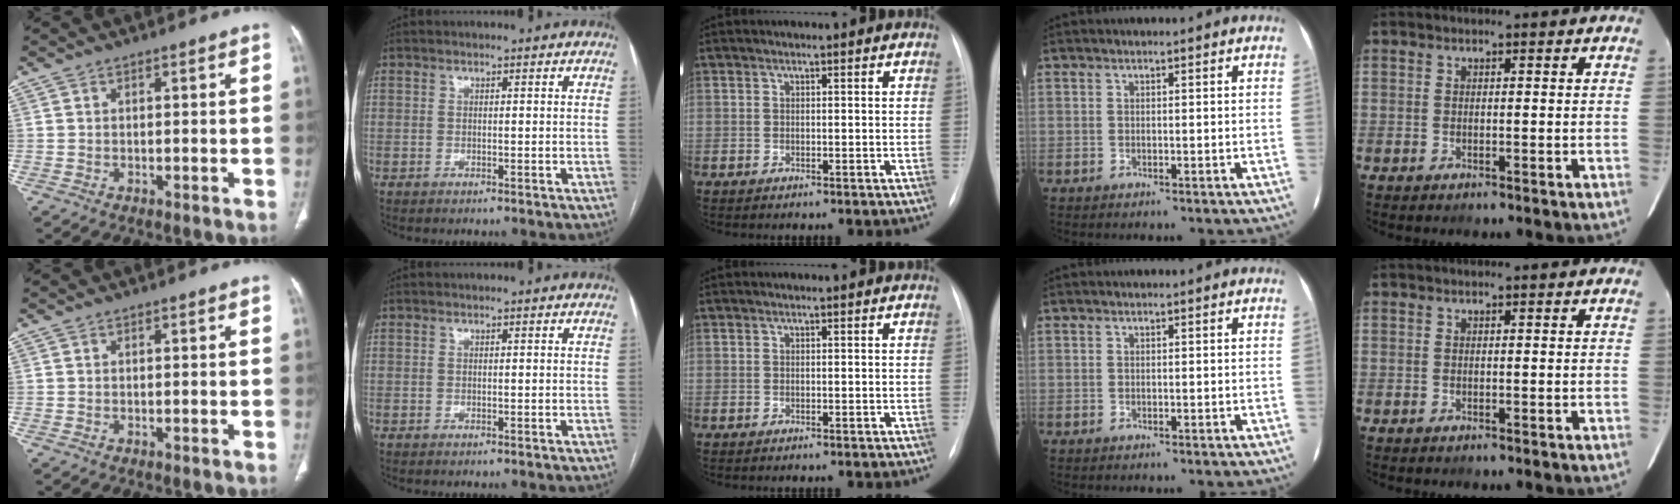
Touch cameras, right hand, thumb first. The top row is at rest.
{}